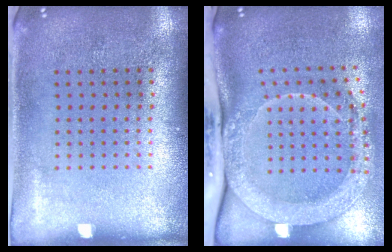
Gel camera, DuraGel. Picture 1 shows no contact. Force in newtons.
{"total": 2.4, "press": 2.1, "slide": 1.1}